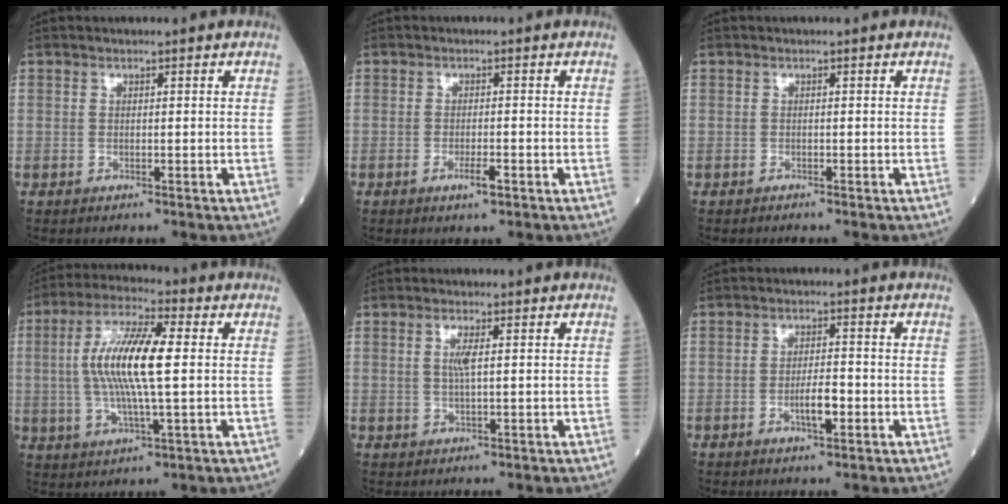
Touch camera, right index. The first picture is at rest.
{"total": 2.3, "force": [-1.2, 0.2, 1.9], "torque": [-0.029, -0.002, -0.019]}
{"total": 0.7, "force": [-0.7, 0.0, 0.3], "torque": [-0.003, 0.000, -0.008]}
{"total": 12.2, "force": [0.8, 1.8, 12.0], "torque": [-0.241, 0.008, 0.012]}
{"total": 2.4, "force": [0.5, 0.2, 2.4], "torque": [-0.052, -0.001, 0.008]}
{"total": 3.8, "force": [-1.5, 0.8, 3.4], "torque": [-0.059, 0.001, -0.025]}